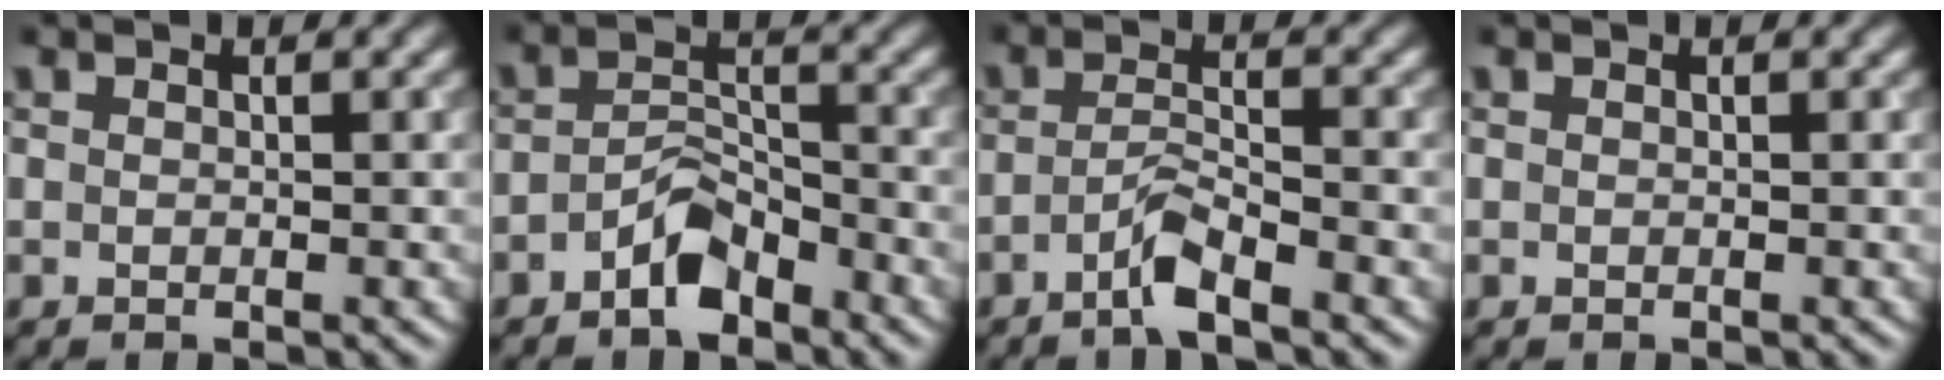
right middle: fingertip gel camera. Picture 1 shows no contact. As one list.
[{"total": 3.4, "force": [-2.4, 1.5, 2.0], "torque": [-0.032, 0.011, -0.047]}, {"total": 2.6, "force": [-1.8, 0.4, 1.9], "torque": [-0.037, 0.008, -0.041]}, {"total": 0.0}]